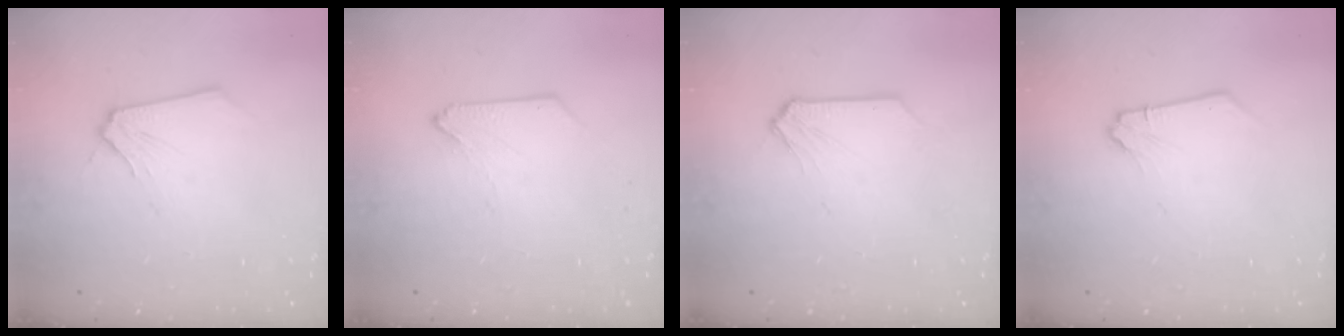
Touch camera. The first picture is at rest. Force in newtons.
{"total": 1.7, "press": 1.6, "slide": 0.3}
{"total": 0.0}
{"total": 0.0}